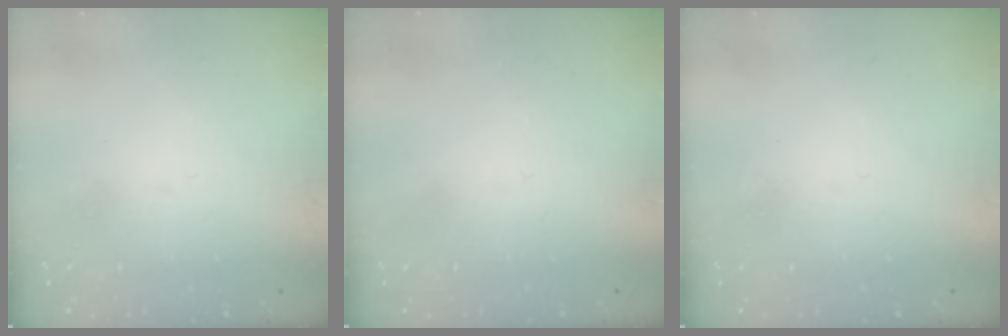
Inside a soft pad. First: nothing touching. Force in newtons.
{"total": 1.8, "press": 1.8, "slide": 0.1}
{"total": 0.0}